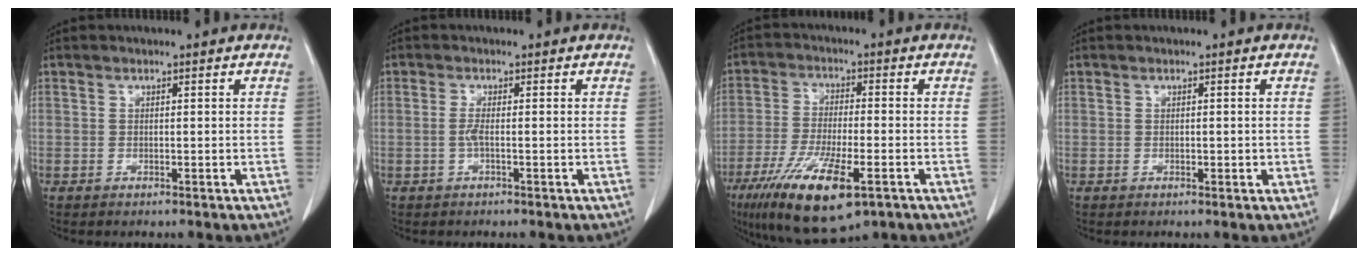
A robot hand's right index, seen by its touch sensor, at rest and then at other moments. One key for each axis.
{"total": 1.4, "fx": -0.3, "fy": 0.0, "fz": 1.4, "tx": -0.029, "ty": 0.001, "tz": -0.006}
{"total": 14.4, "fx": -7.7, "fy": 3.4, "fz": 11.6, "tx": -0.224, "ty": -0.033, "tz": -0.129}
{"total": 0.7, "fx": -0.1, "fy": 0.5, "fz": 0.5, "tx": -0.006, "ty": 0.002, "tz": 0.001}